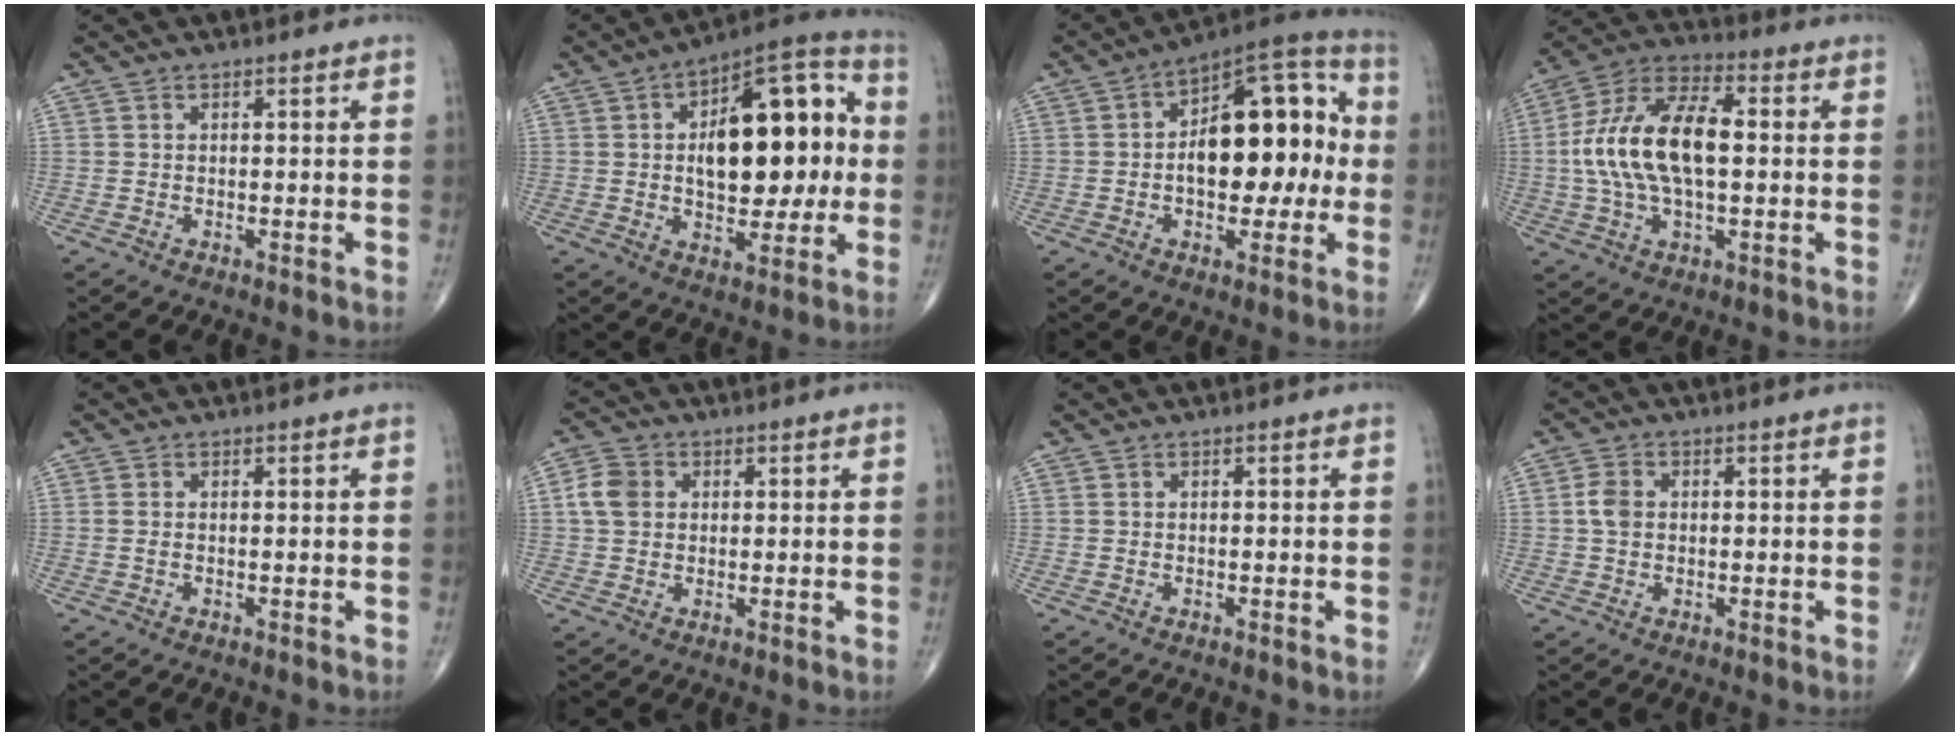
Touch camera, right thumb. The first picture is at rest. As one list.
[{"total": 21.5, "force": [1.9, 10.9, 18.4], "torque": [-0.231, 0.030, 0.028]}, {"total": 19.3, "force": [0.0, 10.3, 16.4], "torque": [-0.205, 0.042, -0.003]}, {"total": 17.7, "force": [0.6, 8.8, 15.3], "torque": [-0.300, 0.025, 0.005]}, {"total": 0.7, "force": [-0.1, 0.4, 0.6], "torque": [-0.018, 0.001, 0.000]}, {"total": 5.3, "force": [0.9, 4.3, 2.9], "torque": [-0.050, 0.007, 0.012]}, {"total": 0.0}, {"total": 3.3, "force": [0.2, 2.4, 2.2], "torque": [-0.044, 0.004, -0.001]}]